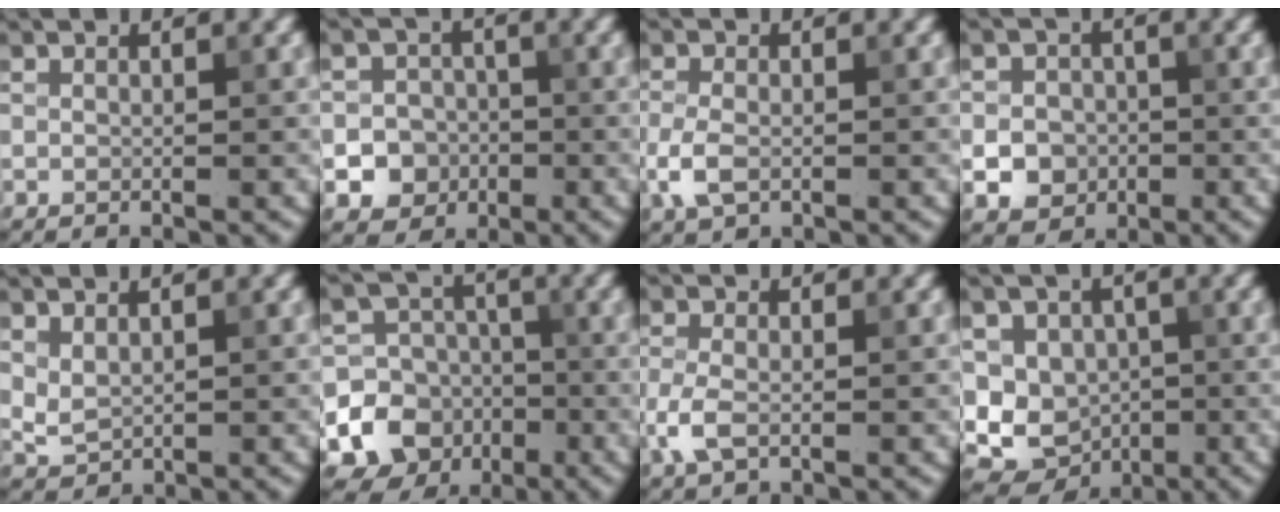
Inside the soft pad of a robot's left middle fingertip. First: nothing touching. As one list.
[{"total": 5.4, "force": [-2.0, 4.8, 1.2], "torque": [0.006, -0.003, -0.050]}, {"total": 2.9, "force": [-0.9, 1.8, 2.1], "torque": [-0.051, -0.005, -0.021]}, {"total": 4.4, "force": [-1.2, 4.0, 1.5], "torque": [-0.007, 0.001, -0.033]}, {"total": 1.5, "force": [0.8, 0.8, 0.9], "torque": [-0.020, -0.004, 0.024]}, {"total": 12.4, "force": [-4.7, 11.2, 2.6], "torque": [-0.056, -0.029, -0.087]}, {"total": 2.8, "force": [-0.9, 1.5, 2.1], "torque": [-0.054, -0.003, -0.024]}, {"total": 8.4, "force": [-1.1, 7.7, 3.3], "torque": [-0.049, 0.008, -0.033]}]